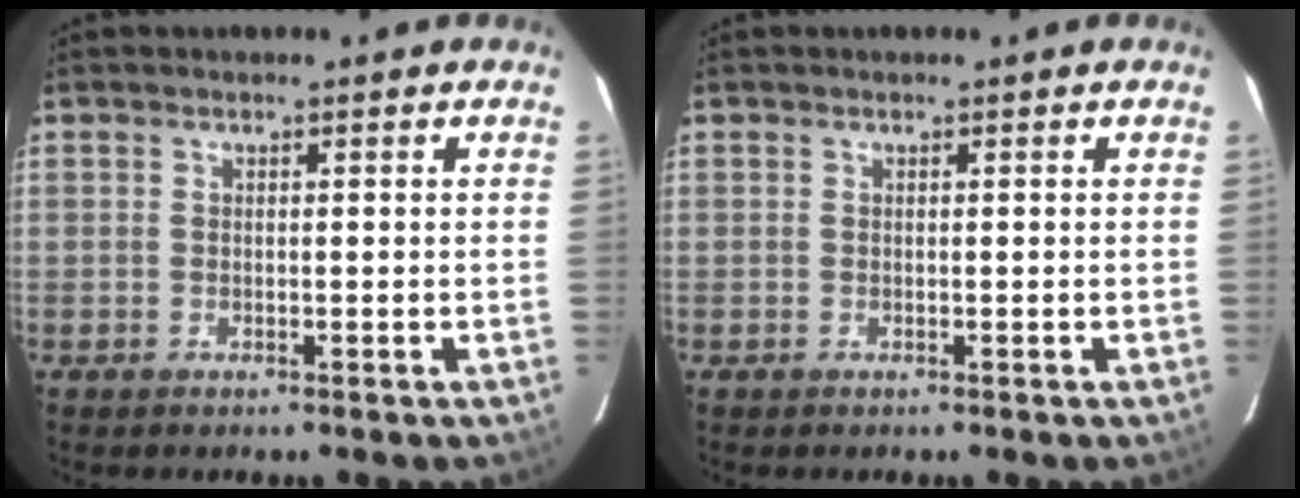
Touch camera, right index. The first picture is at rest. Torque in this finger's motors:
{"motor_torque": [0.00, 0.00, 0.00, 0.00]}